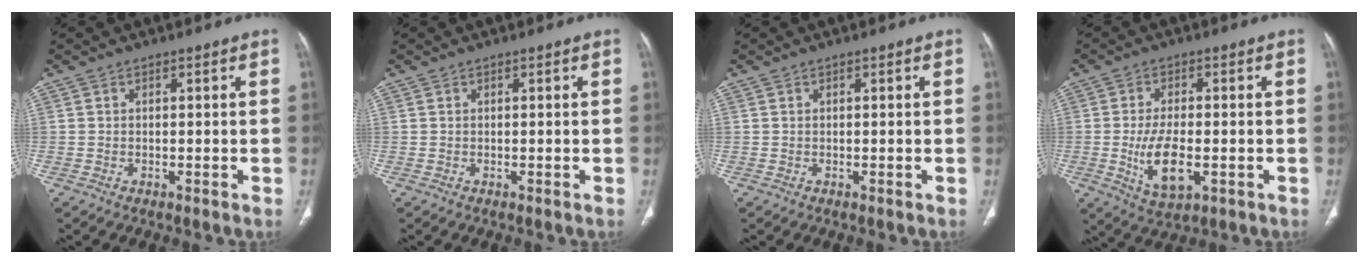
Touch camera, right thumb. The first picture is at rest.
{"total": 0.0}
{"total": 0.0}
{"total": 9.1, "force": [-1.8, 4.2, 7.9], "torque": [-0.145, -0.004, -0.024]}